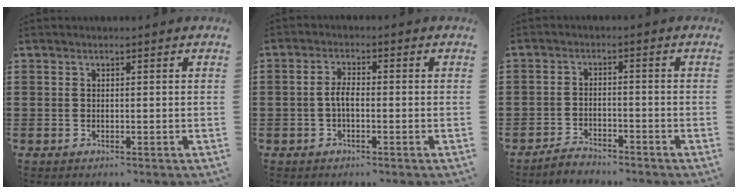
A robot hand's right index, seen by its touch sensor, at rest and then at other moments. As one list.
[{"total": 2.7, "force": [-0.8, 0.9, 2.4], "torque": [-0.060, -0.003, -0.021]}, {"total": 2.8, "force": [-2.8, 0.3, 0.0], "torque": [-0.008, 0.004, -0.058]}]